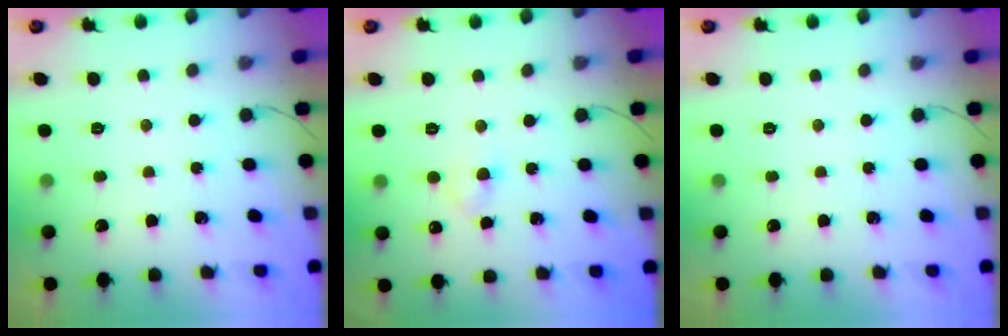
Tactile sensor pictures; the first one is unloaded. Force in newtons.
{"total": 2.6, "press": 2.4, "slide": 1.1}
{"total": 0.0}